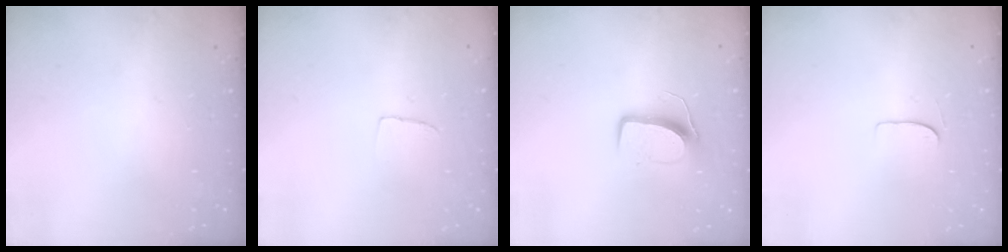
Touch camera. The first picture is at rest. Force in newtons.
{"total": 2.4, "press": 2.4, "slide": 0.1}
{"total": 9.3, "press": 9.3, "slide": 0.5}
{"total": 5.1, "press": 5.1, "slide": 0.4}